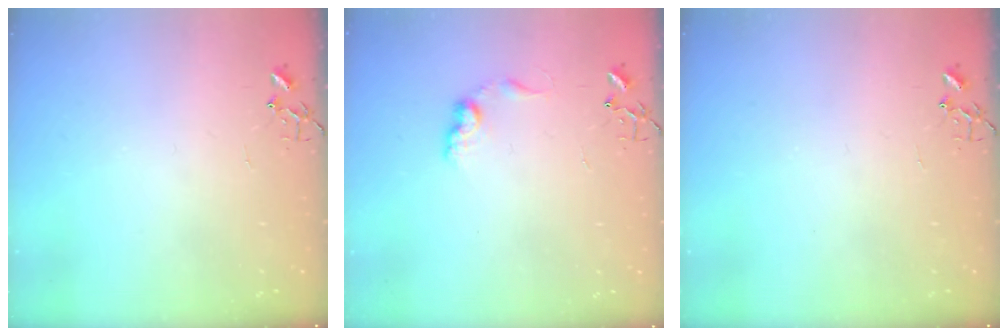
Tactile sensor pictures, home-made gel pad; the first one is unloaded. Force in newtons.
{"total": 8.6, "press": 8.6, "slide": 0.3}
{"total": 0.0}